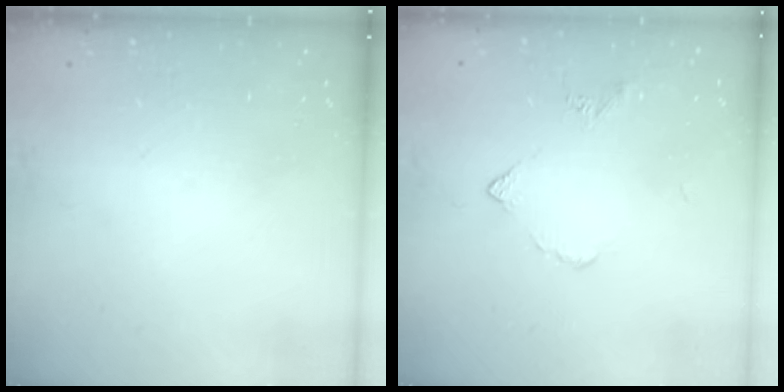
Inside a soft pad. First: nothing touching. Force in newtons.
{"total": 3.8, "press": 3.7, "slide": 0.7}